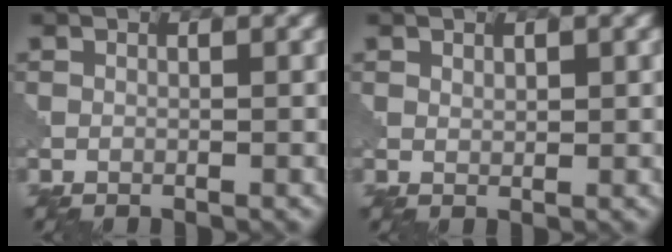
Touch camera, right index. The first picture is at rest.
{"total": 0.7, "force": [0.5, 0.4, 0.3], "torque": [-0.007, -0.002, 0.010]}